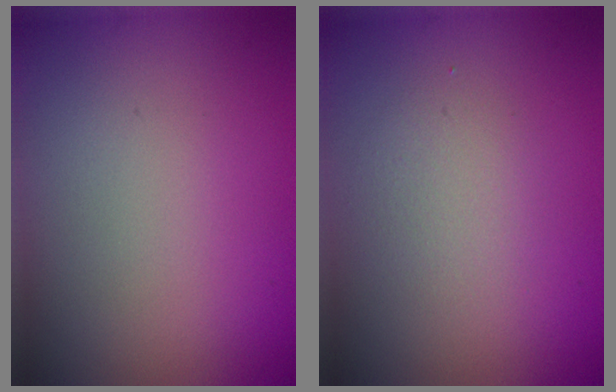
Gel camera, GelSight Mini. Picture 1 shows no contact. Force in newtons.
{"total": 1.9, "press": 1.9, "slide": 0.1}